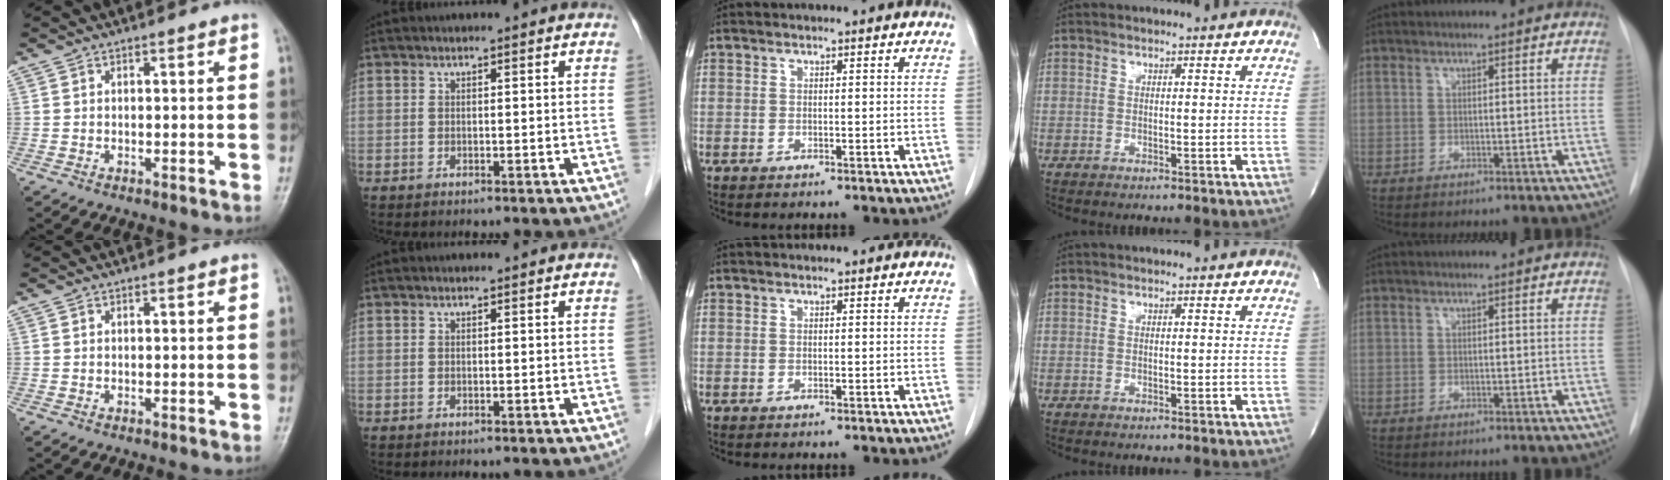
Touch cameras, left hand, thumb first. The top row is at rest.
{}